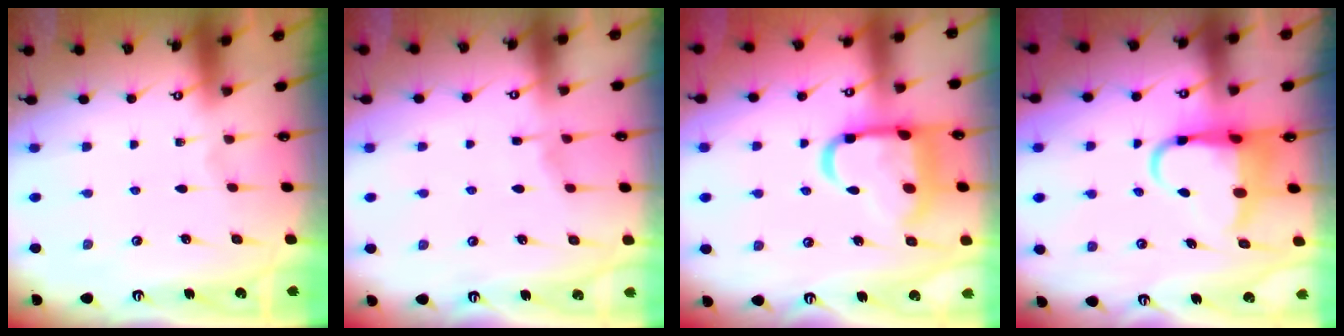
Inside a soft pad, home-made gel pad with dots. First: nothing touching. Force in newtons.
{"total": 3.3, "press": 3.3, "slide": 0.3}
{"total": 16.5, "press": 16.4, "slide": 1.7}
{"total": 7.6, "press": 7.4, "slide": 1.7}